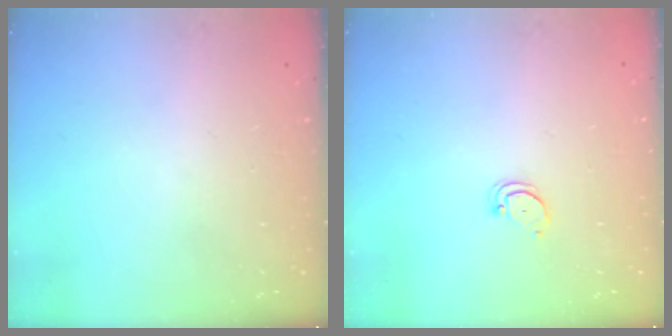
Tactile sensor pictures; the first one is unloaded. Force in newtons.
{"total": 2.5, "press": 2.5, "slide": 0.2}